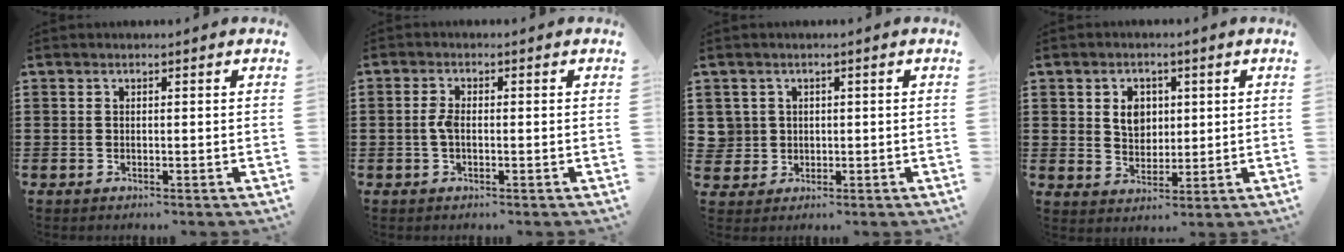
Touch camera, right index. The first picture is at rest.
{"total": 2.5, "force": [-0.4, 1.1, 2.2], "torque": [-0.057, -0.003, -0.012]}
{"total": 2.5, "force": [0.2, 2.5, 0.3], "torque": [-0.019, 0.007, 0.002]}
{"total": 4.4, "force": [1.2, 3.5, 2.4], "torque": [-0.052, 0.010, 0.016]}